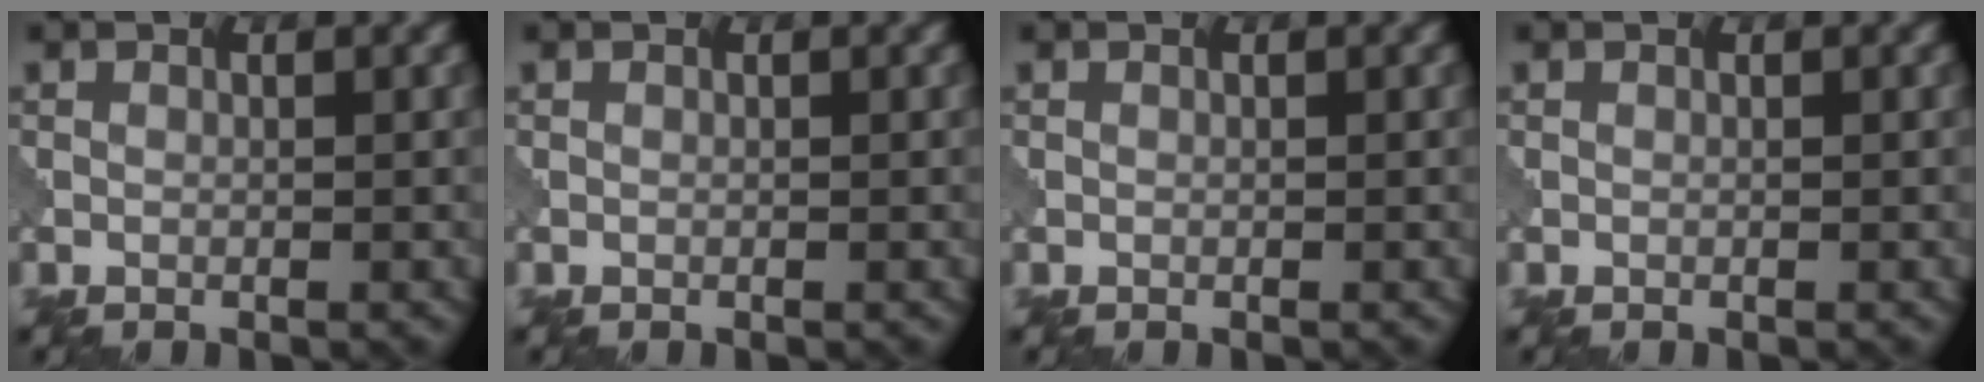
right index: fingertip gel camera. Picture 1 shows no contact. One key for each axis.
{"total": 0.0}
{"total": 0.0}
{"total": 0.0}